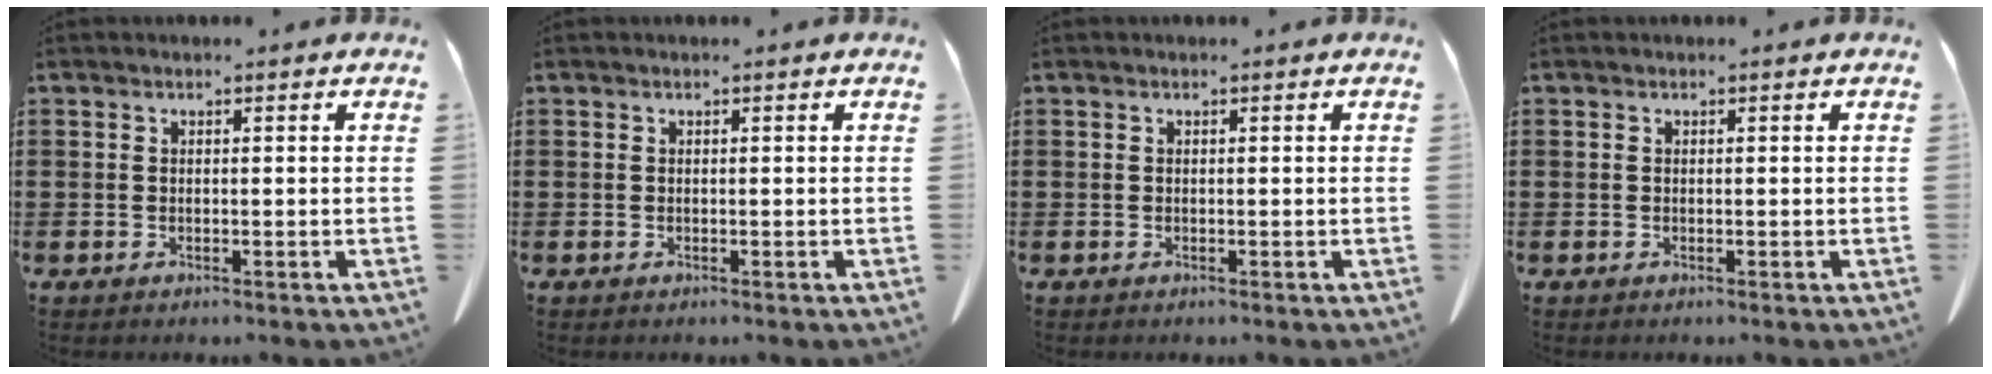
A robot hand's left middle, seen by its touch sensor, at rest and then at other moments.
{"total": 0.0}
{"total": 0.0}
{"total": 0.0}